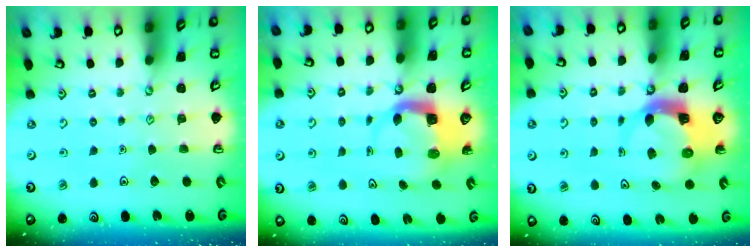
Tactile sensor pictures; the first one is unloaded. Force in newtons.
{"total": 5.6, "press": 5.5, "slide": 1.0}
{"total": 5.4, "press": 5.4, "slide": 0.8}